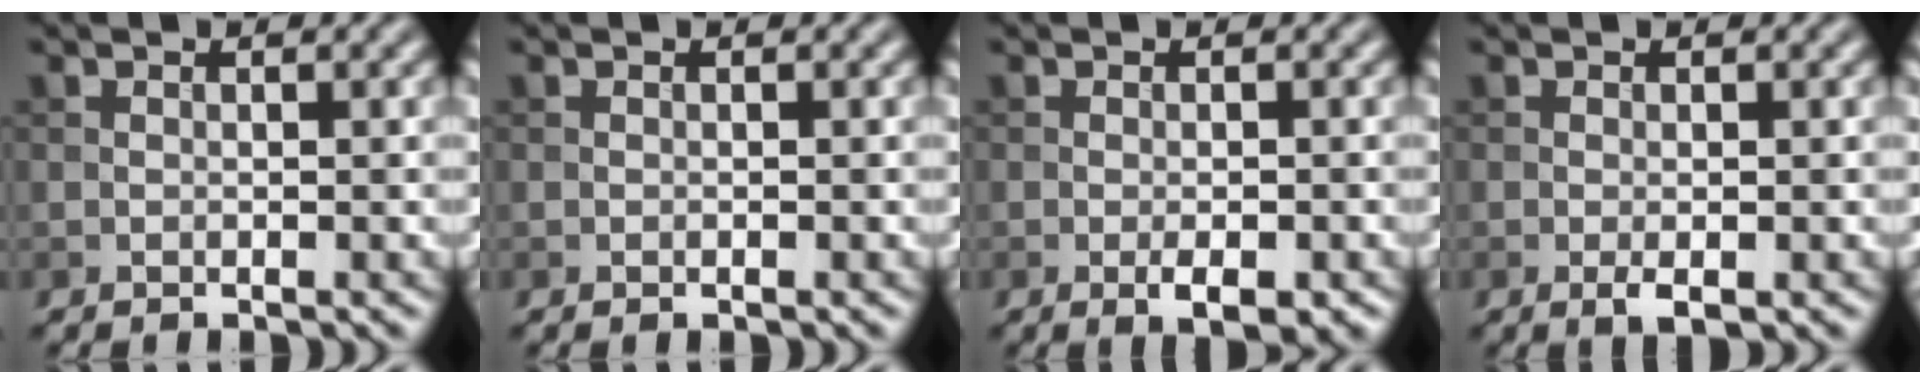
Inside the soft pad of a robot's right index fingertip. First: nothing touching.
{"total": 0.0}
{"total": 2.5, "force": [-1.1, 0.9, 2.0], "torque": [-0.032, -0.004, -0.014]}
{"total": 1.3, "force": [-0.5, 0.4, 1.2], "torque": [-0.023, -0.005, -0.008]}